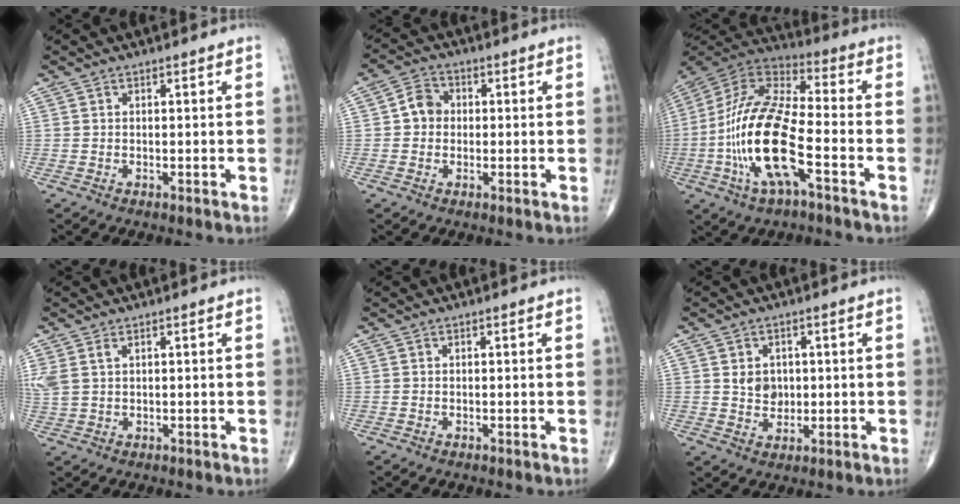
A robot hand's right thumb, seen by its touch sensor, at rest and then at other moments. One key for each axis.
{"total": 4.5, "fx": 0.0, "fy": 3.9, "fz": 2.2, "tx": -0.025, "ty": 0.013, "tz": -0.009}
{"total": 20.2, "fx": -5.8, "fy": 6.9, "fz": 18.1, "tx": -0.379, "ty": 0.031, "tz": -0.107}
{"total": 3.6, "fx": 1.5, "fy": 1.9, "fz": 2.6, "tx": -0.077, "ty": 0.010, "tz": 0.042}
{"total": 0.0}
{"total": 4.4, "fx": 0.7, "fy": 3.6, "fz": 2.5, "tx": -0.021, "ty": -0.005, "tz": 0.016}